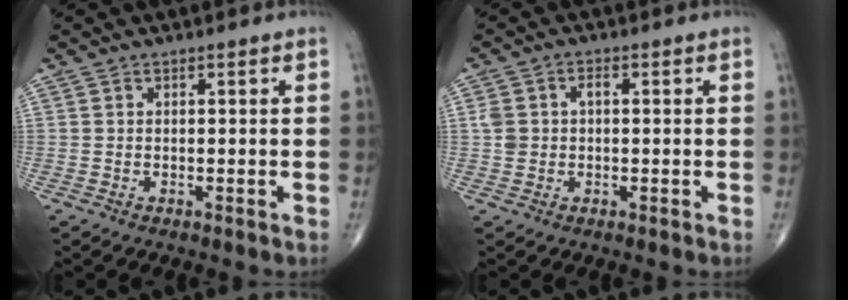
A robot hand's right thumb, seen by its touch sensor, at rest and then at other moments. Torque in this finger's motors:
{"motor_torque": [-0.05, 0.13, 0.29, -0.23, 0.00]}